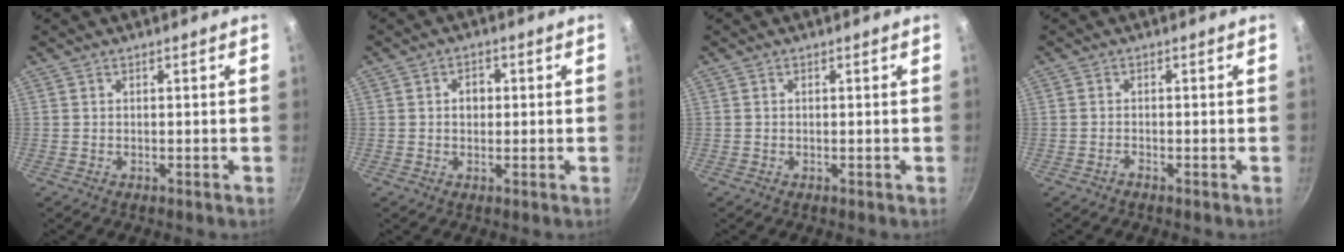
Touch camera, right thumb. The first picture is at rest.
{"total": 2.9, "force": [0.2, 2.4, 1.7], "torque": [-0.009, 0.005, 0.001]}
{"total": 0.0}
{"total": 0.7, "force": [-0.7, 0.2, 0.2], "torque": [-0.007, 0.005, -0.017]}